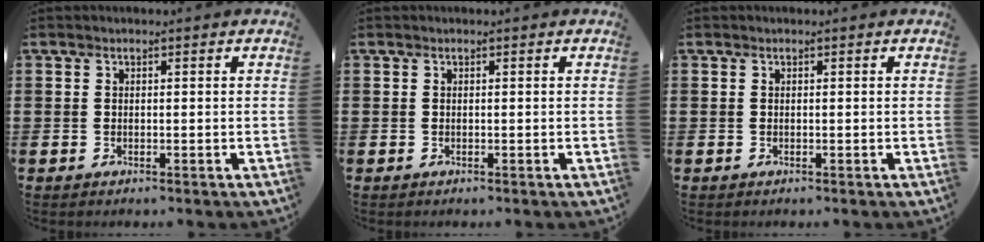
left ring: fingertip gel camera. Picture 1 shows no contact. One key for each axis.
{"total": 0.0}
{"total": 0.0}